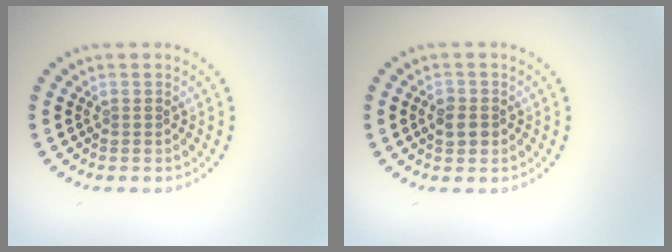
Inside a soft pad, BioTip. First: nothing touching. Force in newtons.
{"total": 1.7, "press": 1.7, "slide": 0.3}